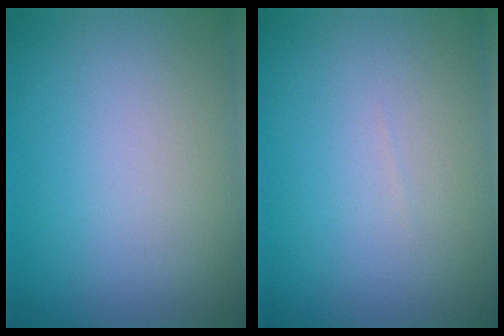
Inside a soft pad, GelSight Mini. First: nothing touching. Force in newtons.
{"total": 0.0}